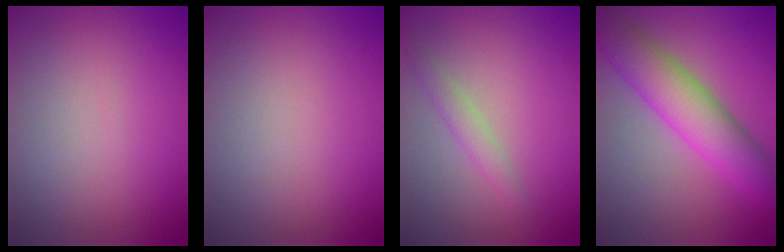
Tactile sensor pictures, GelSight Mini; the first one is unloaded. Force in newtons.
{"total": 0.0}
{"total": 1.6, "press": 1.6, "slide": 0.0}
{"total": 7.4, "press": 7.4, "slide": 0.2}